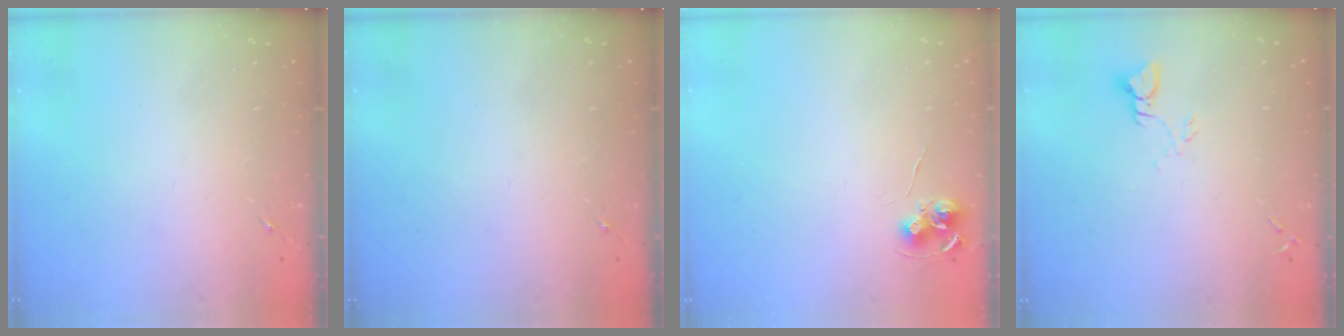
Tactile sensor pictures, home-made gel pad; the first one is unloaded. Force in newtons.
{"total": 0.0}
{"total": 7.9, "press": 7.9, "slide": 0.5}
{"total": 3.5, "press": 3.4, "slide": 0.3}